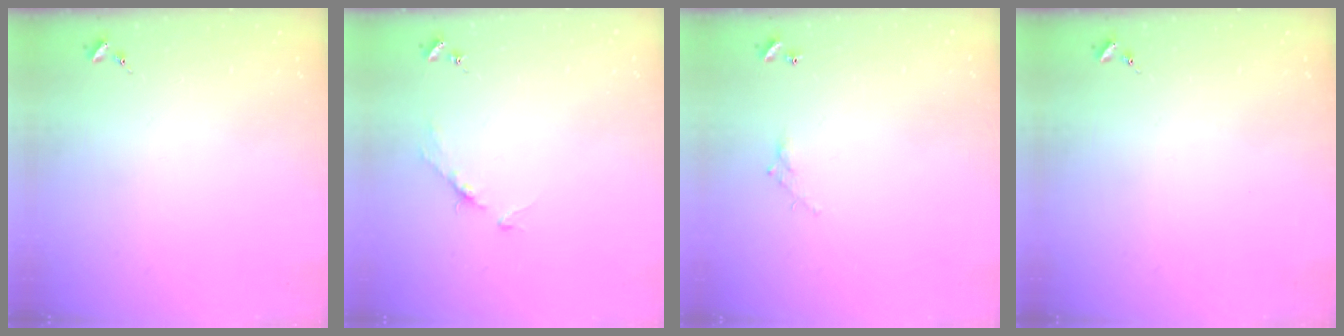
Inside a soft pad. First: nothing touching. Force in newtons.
{"total": 4.4, "press": 4.4, "slide": 0.6}
{"total": 3.8, "press": 3.8, "slide": 0.2}
{"total": 0.0}